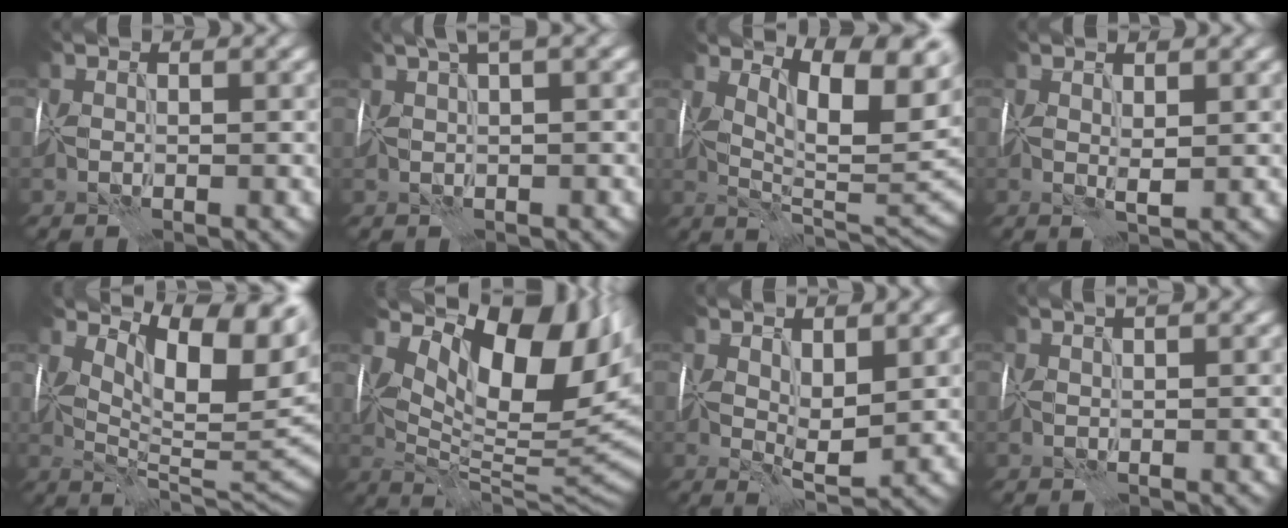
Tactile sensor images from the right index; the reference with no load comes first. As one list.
[{"total": 2.6, "force": [1.4, -0.2, 2.2], "torque": [-0.040, 0.011, 0.026]}, {"total": 8.9, "force": [3.1, 3.2, 7.8], "torque": [-0.125, -0.005, 0.052]}, {"total": 1.1, "force": [0.4, -0.1, 1.1], "torque": [-0.021, -0.004, 0.005]}, {"total": 11.5, "force": [4.3, 5.0, 9.4], "torque": [-0.120, -0.009, 0.069]}, {"total": 13.0, "force": [4.3, 5.9, 10.8], "torque": [-0.152, -0.006, 0.082]}, {"total": 3.3, "force": [1.0, 1.2, 2.9], "torque": [-0.054, -0.009, 0.017]}, {"total": 2.2, "force": [1.4, 0.4, 1.6], "torque": [-0.020, 0.018, 0.011]}]